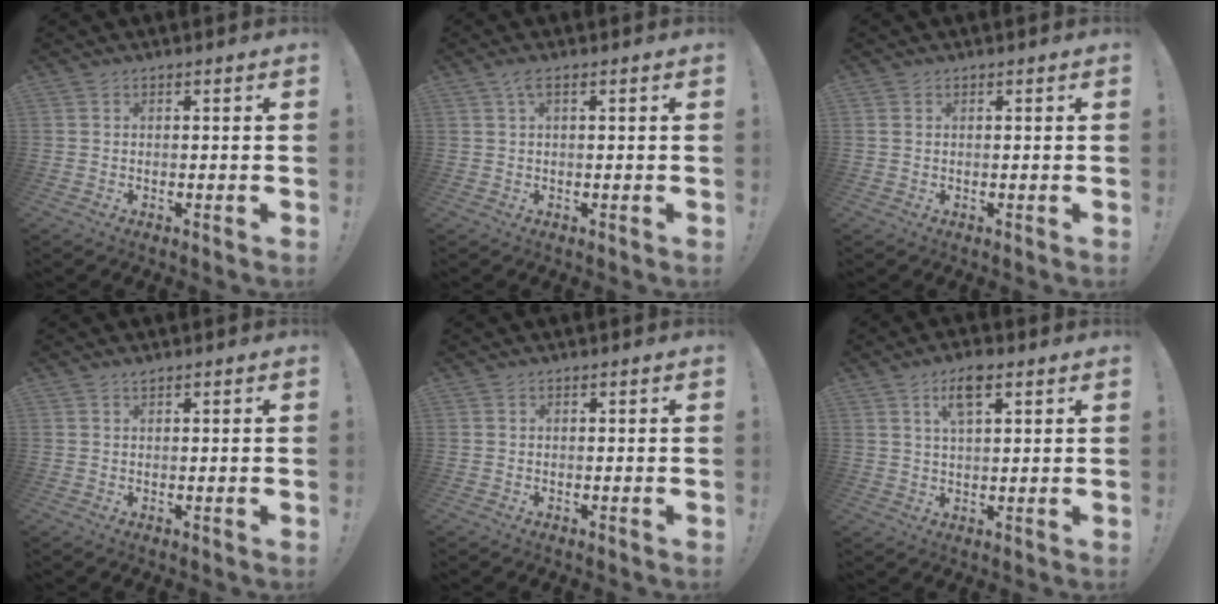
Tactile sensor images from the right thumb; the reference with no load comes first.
{"total": 2.3, "force": [0.8, 0.5, 2.2], "torque": [-0.045, 0.005, 0.012]}
{"total": 0.7, "force": [0.2, 0.6, 0.3], "torque": [-0.010, 0.004, 0.006]}
{"total": 0.7, "force": [0.5, -0.1, 0.4], "torque": [-0.001, -0.002, 0.009]}
{"total": 0.0}
{"total": 6.7, "force": [3.2, 2.4, 5.3], "torque": [-0.093, 0.000, 0.054]}